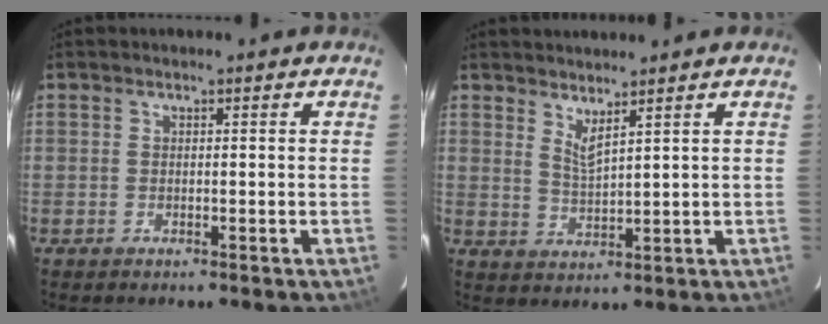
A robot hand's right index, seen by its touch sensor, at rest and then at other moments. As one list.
[{"total": 3.4, "force": [2.9, 0.0, 1.9], "torque": [-0.035, -0.010, 0.051]}]